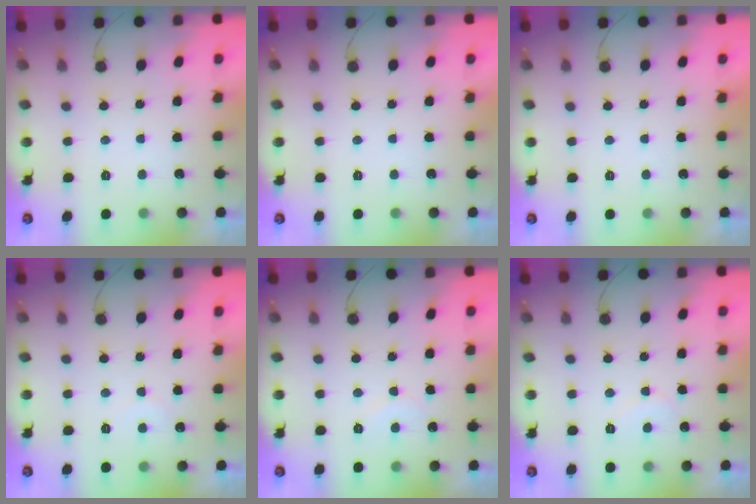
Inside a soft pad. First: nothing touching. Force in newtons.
{"total": 0.0}
{"total": 1.7, "press": 1.7, "slide": 0.0}
{"total": 3.7, "press": 3.7, "slide": 0.1}
{"total": 5.6, "press": 5.6, "slide": 0.5}
{"total": 5.7, "press": 5.6, "slide": 0.6}